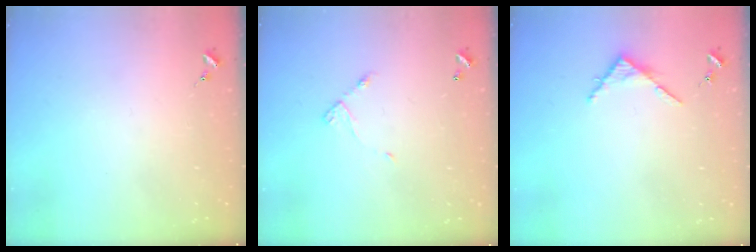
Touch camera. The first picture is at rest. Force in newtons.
{"total": 5.5, "press": 5.5, "slide": 0.3}
{"total": 3.8, "press": 3.8, "slide": 0.4}